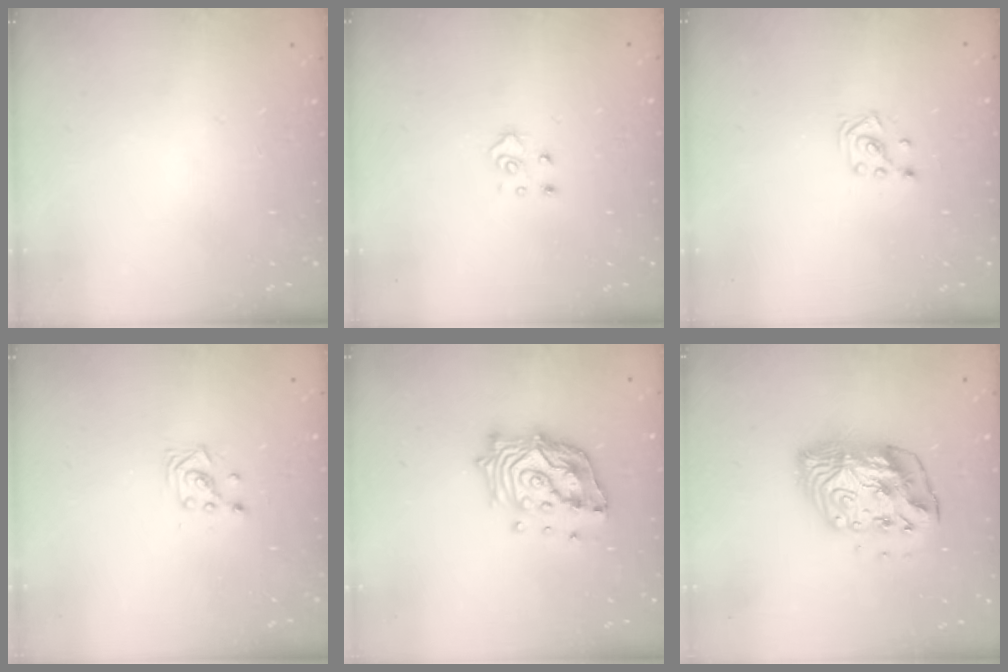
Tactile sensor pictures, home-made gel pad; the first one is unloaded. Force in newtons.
{"total": 4.6, "press": 4.6, "slide": 0.4}
{"total": 2.6, "press": 2.5, "slide": 0.7}
{"total": 3.6, "press": 3.6, "slide": 0.0}
{"total": 17.1, "press": 17.0, "slide": 1.4}
{"total": 11.7, "press": 11.6, "slide": 1.3}